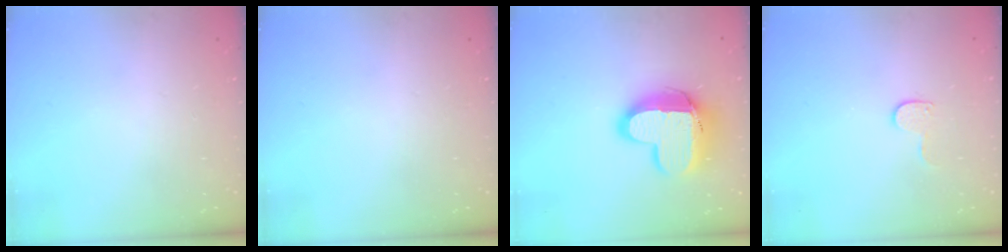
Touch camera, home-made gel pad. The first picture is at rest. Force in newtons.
{"total": 0.0}
{"total": 15.3, "press": 15.2, "slide": 1.2}
{"total": 6.4, "press": 6.4, "slide": 0.5}